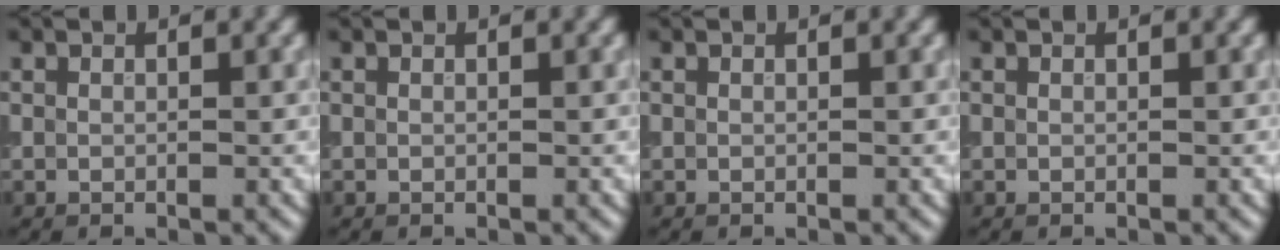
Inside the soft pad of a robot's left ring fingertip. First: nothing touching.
{"total": 0.0}
{"total": 0.0}
{"total": 0.0}